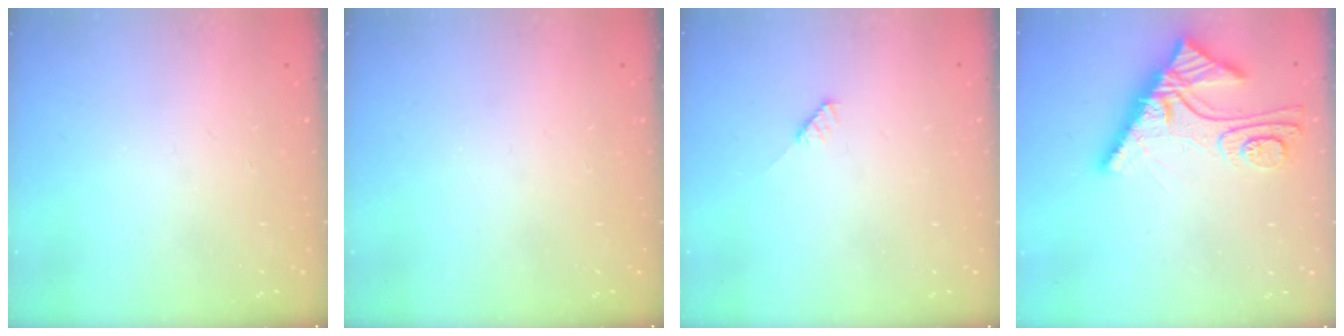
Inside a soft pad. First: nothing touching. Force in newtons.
{"total": 0.0}
{"total": 3.0, "press": 3.0, "slide": 0.2}
{"total": 11.9, "press": 11.9, "slide": 1.0}